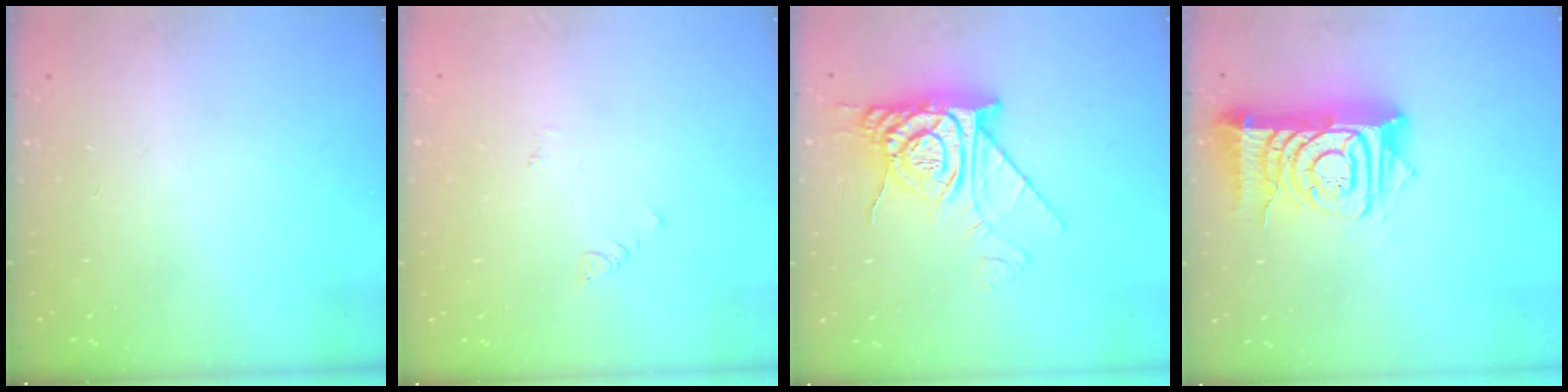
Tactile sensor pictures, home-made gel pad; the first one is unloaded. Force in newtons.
{"total": 1.9, "press": 1.9, "slide": 0.4}
{"total": 14.4, "press": 14.4, "slide": 1.3}
{"total": 14.5, "press": 14.4, "slide": 1.6}